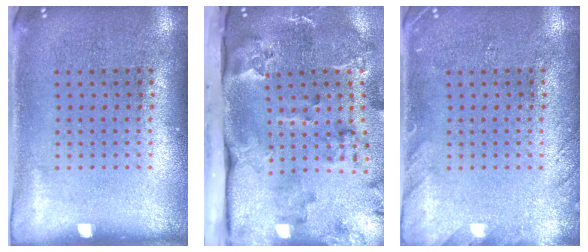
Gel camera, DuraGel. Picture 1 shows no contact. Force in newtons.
{"total": 3.9, "press": 2.6, "slide": 2.9}
{"total": 1.5, "press": 1.5, "slide": 0.2}